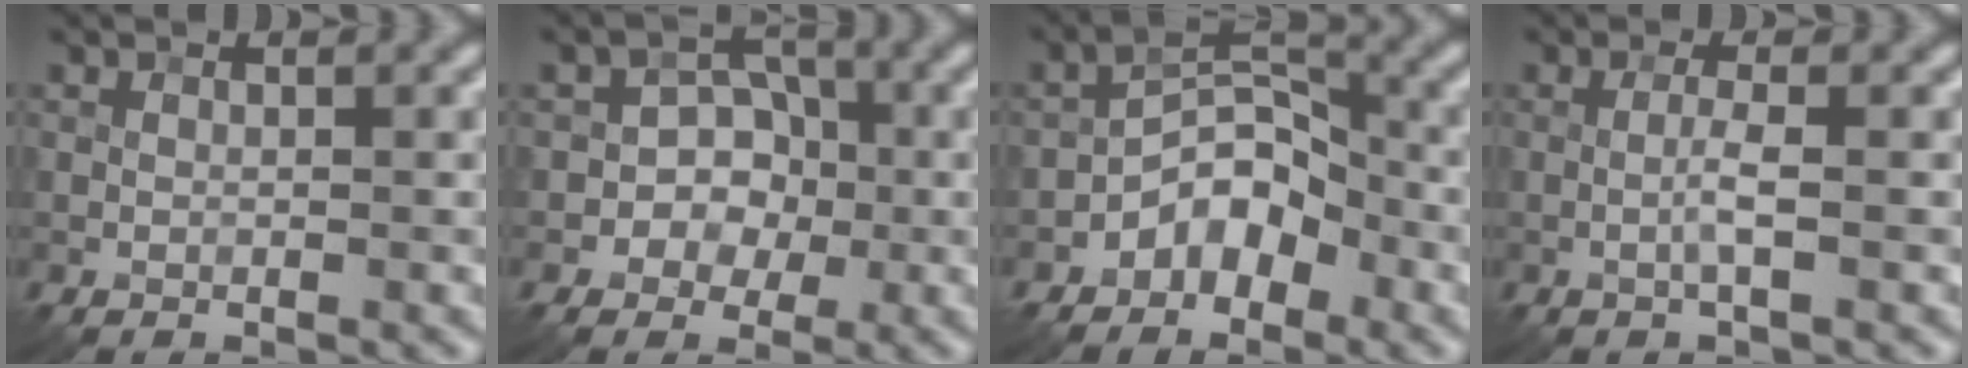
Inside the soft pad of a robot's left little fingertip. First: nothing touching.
{"total": 4.0, "force": [-1.0, 3.4, 1.7], "torque": [0.009, 0.005, -0.036]}
{"total": 4.3, "force": [-2.3, 2.5, 2.6], "torque": [-0.030, 0.017, -0.046]}
{"total": 1.5, "force": [-0.4, 0.0, 1.5], "torque": [-0.032, 0.003, -0.009]}